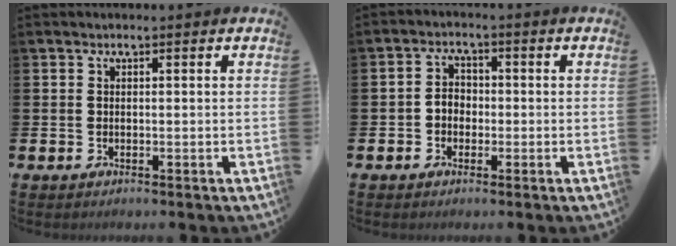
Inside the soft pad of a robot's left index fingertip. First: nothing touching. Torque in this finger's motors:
{"motor_torque": [0.12, 0.08, 0.07, 0.03]}